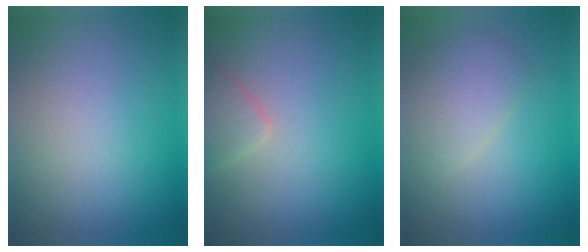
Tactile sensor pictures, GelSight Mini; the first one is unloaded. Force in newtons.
{"total": 1.9, "press": 1.9, "slide": 0.0}
{"total": 2.9, "press": 2.9, "slide": 0.1}